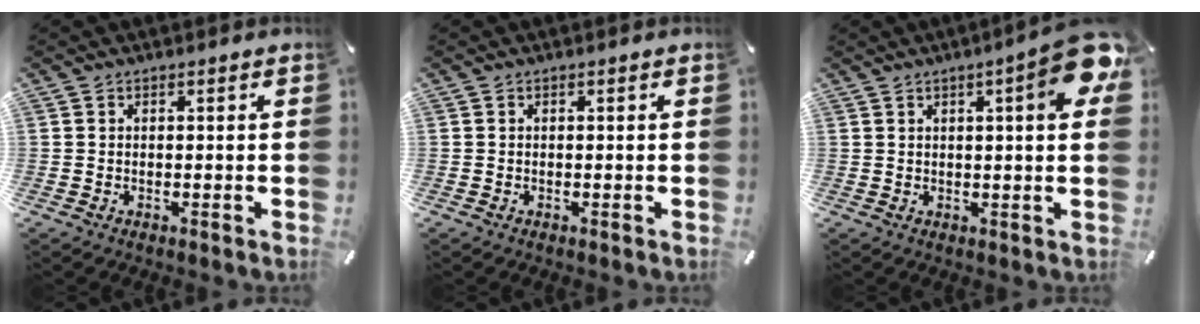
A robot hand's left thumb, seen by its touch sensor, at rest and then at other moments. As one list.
[{"total": 0.0}, {"total": 10.1, "force": [4.4, 1.6, 9.0], "torque": [-0.123, -0.023, 0.066]}]